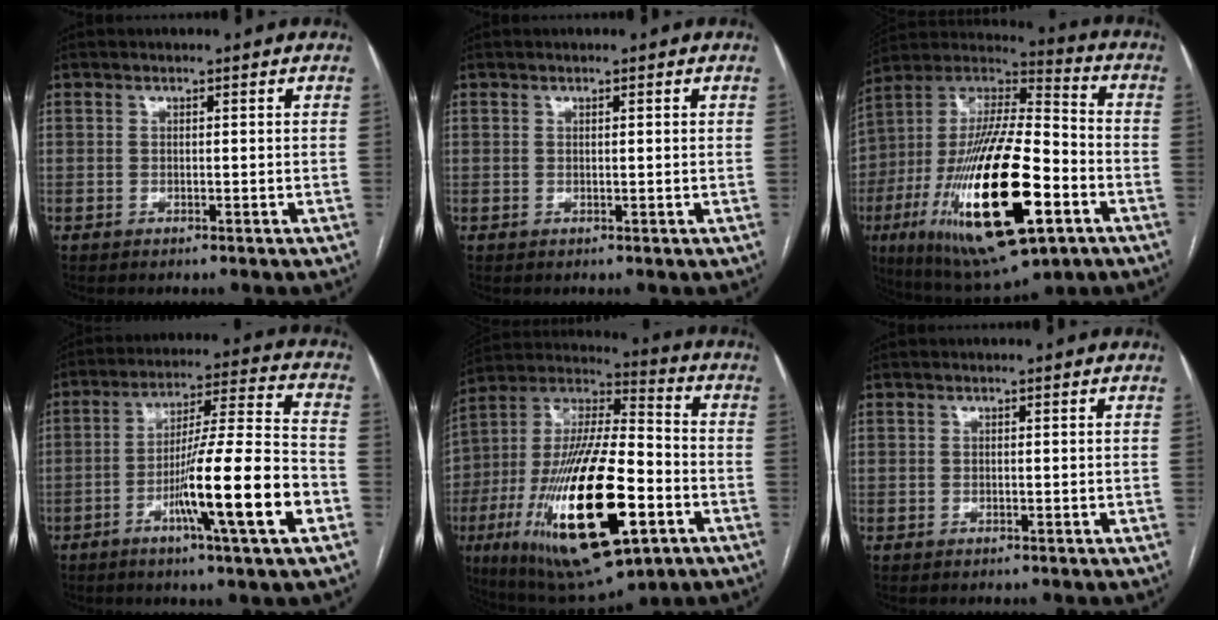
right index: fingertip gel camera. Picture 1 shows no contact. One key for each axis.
{"total": 0.6, "fx": 0.2, "fy": 0.0, "fz": 0.5, "tx": -0.010, "ty": 0.003, "tz": 0.003}
{"total": 28.0, "fx": -9.1, "fy": 8.5, "fz": 25.1, "tx": -0.492, "ty": -0.023, "tz": -0.146}
{"total": 16.0, "fx": -5.9, "fy": -0.4, "fz": 14.9, "tx": -0.250, "ty": -0.008, "tz": -0.098}
{"total": 27.7, "fx": -8.9, "fy": 9.0, "fz": 24.6, "tx": -0.488, "ty": -0.017, "tz": -0.139}
{"total": 0.0}